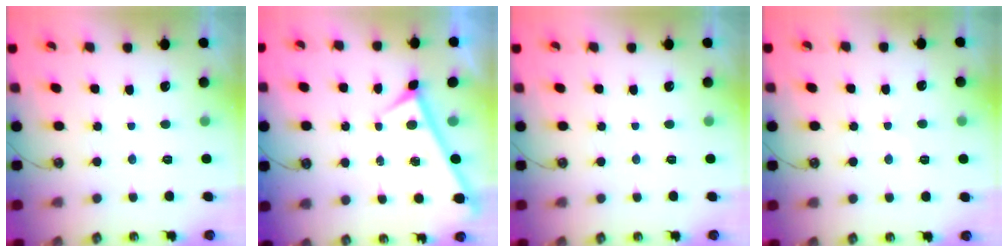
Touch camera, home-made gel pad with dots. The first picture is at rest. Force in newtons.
{"total": 0.0}
{"total": 0.0}
{"total": 1.8, "press": 1.8, "slide": 0.3}